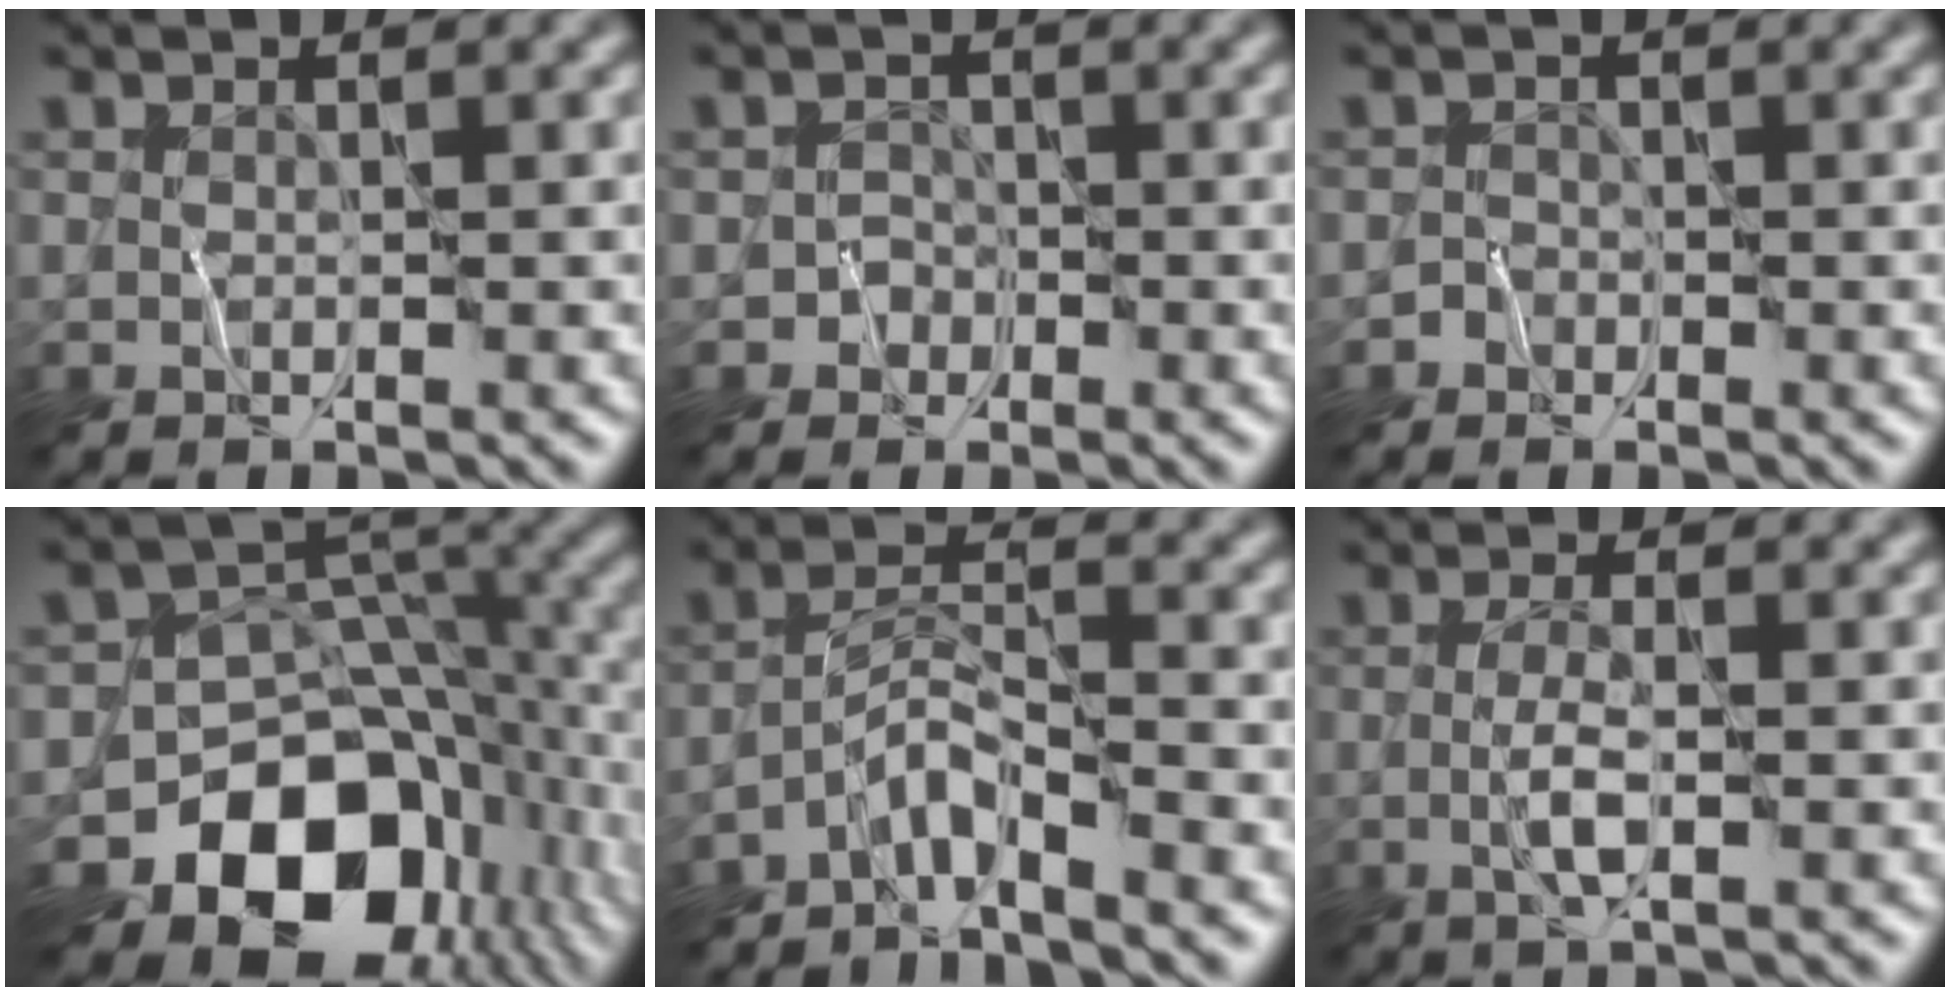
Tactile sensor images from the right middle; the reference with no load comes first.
{"total": 1.2, "force": [-0.7, 1.0, -0.3], "torque": [0.019, 0.008, -0.018]}
{"total": 0.8, "force": [-0.6, 0.5, -0.4], "torque": [0.016, 0.008, -0.013]}
{"total": 14.6, "force": [-7.1, 10.3, 7.6], "torque": [-0.123, -0.011, -0.112]}
{"total": 3.2, "force": [-2.8, 0.4, 1.6], "torque": [-0.027, 0.012, -0.063]}
{"total": 2.3, "force": [-0.3, 0.3, 2.3], "torque": [-0.049, 0.000, -0.012]}